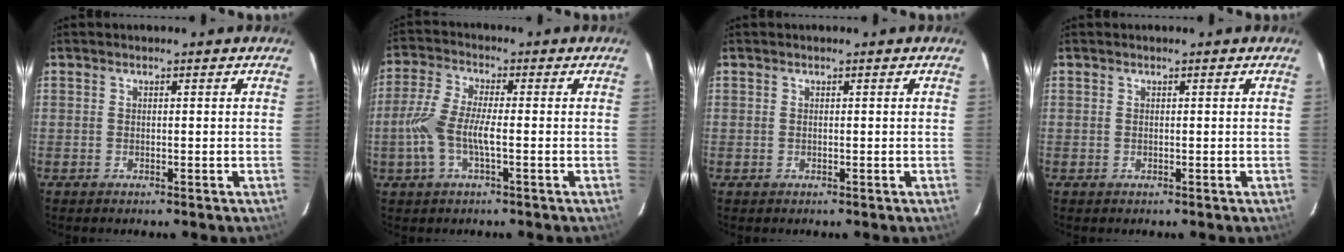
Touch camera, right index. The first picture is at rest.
{"total": 8.0, "force": [-1.9, 1.9, 7.5], "torque": [-0.169, 0.003, -0.039]}
{"total": 0.0}
{"total": 0.0}